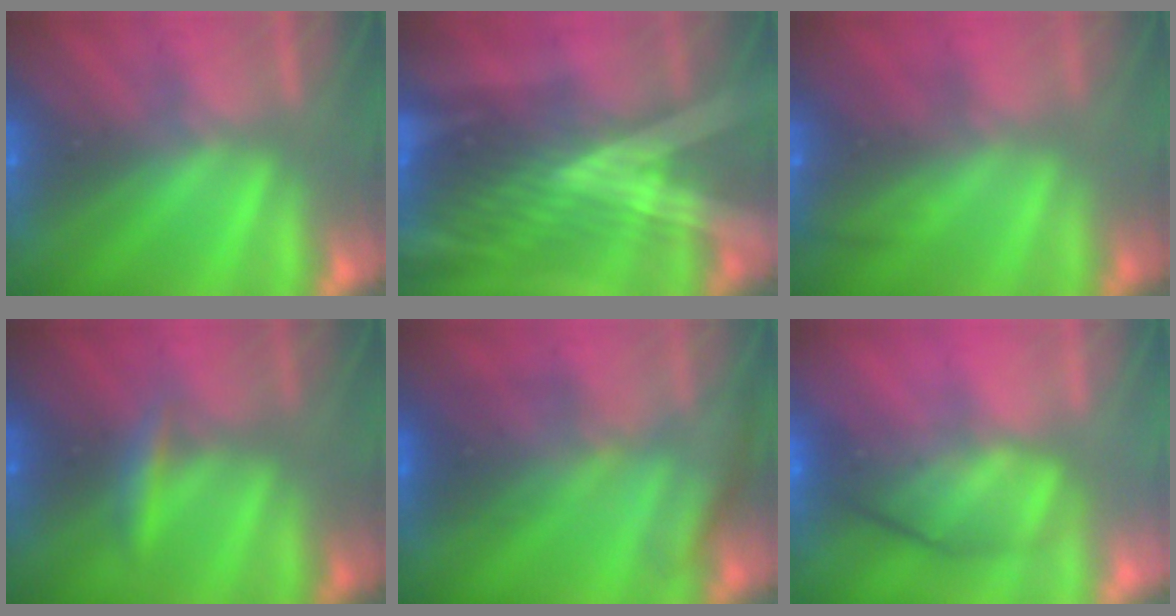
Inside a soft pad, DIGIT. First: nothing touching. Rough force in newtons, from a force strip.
{"total": 2.9}
{"total": 2.2}
{"total": 2.4}
{"total": 2.7}
{"total": 5.8}